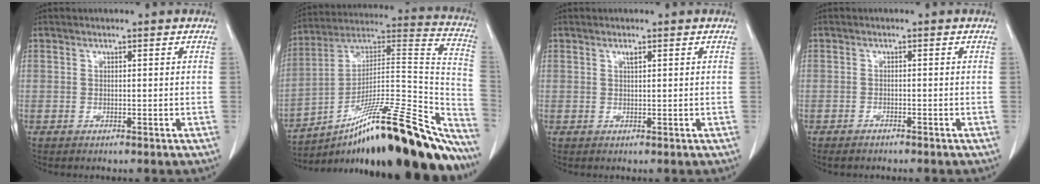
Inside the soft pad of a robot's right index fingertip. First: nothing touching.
{"total": 32.4, "force": [-23.7, 5.1, 21.6], "torque": [-0.239, 0.022, -0.363]}
{"total": 0.7, "force": [0.4, 0.1, 0.6], "torque": [-0.012, -0.001, 0.008]}
{"total": 1.8, "force": [-1.6, 0.5, 0.7], "torque": [-0.011, -0.002, -0.019]}